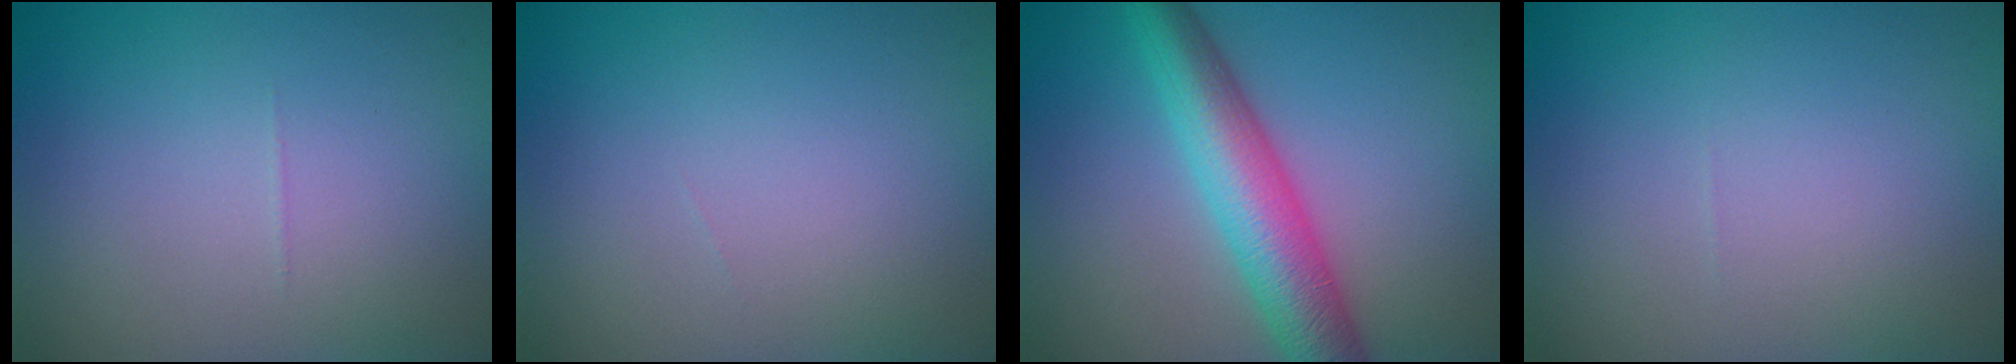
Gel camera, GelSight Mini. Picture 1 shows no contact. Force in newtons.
{"total": 0.0}
{"total": 7.0, "press": 7.0, "slide": 0.2}
{"total": 0.0}